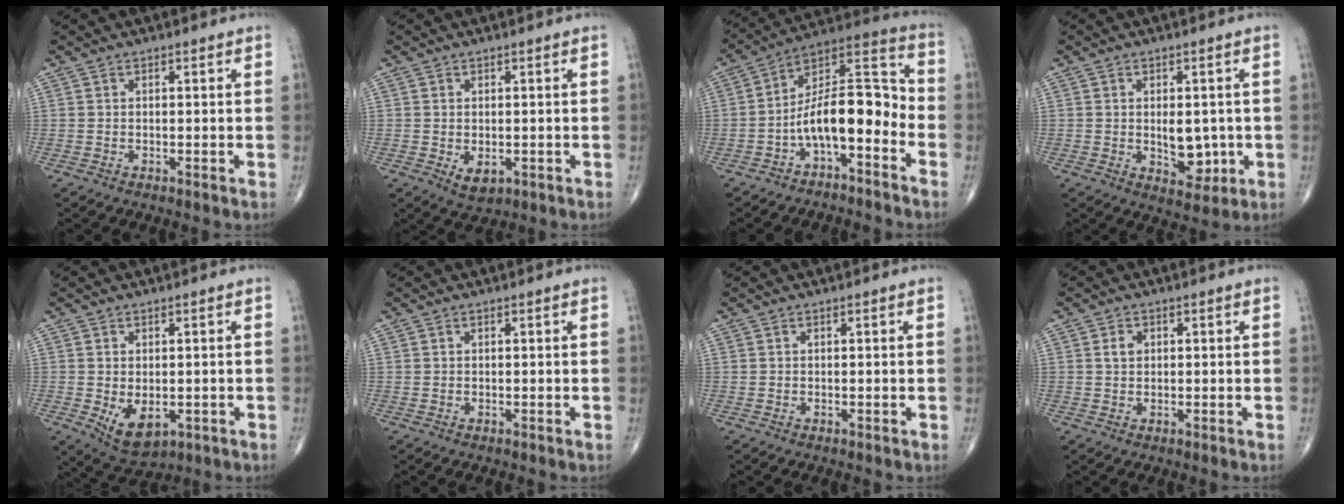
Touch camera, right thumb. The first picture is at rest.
{"total": 3.5, "force": [-0.7, 2.2, 2.6], "torque": [-0.034, -0.007, -0.002]}
{"total": 14.0, "force": [-4.9, 5.9, 11.8], "torque": [-0.178, 0.089, -0.087]}
{"total": 6.8, "force": [-0.5, 4.1, 5.4], "torque": [-0.049, -0.009, 0.004]}
{"total": 6.8, "force": [-1.4, 4.1, 5.3], "torque": [-0.074, -0.012, -0.007]}
{"total": 0.0}
{"total": 0.0}
{"total": 2.0, "force": [0.6, 1.5, 1.2], "torque": [-0.016, 0.001, 0.009]}